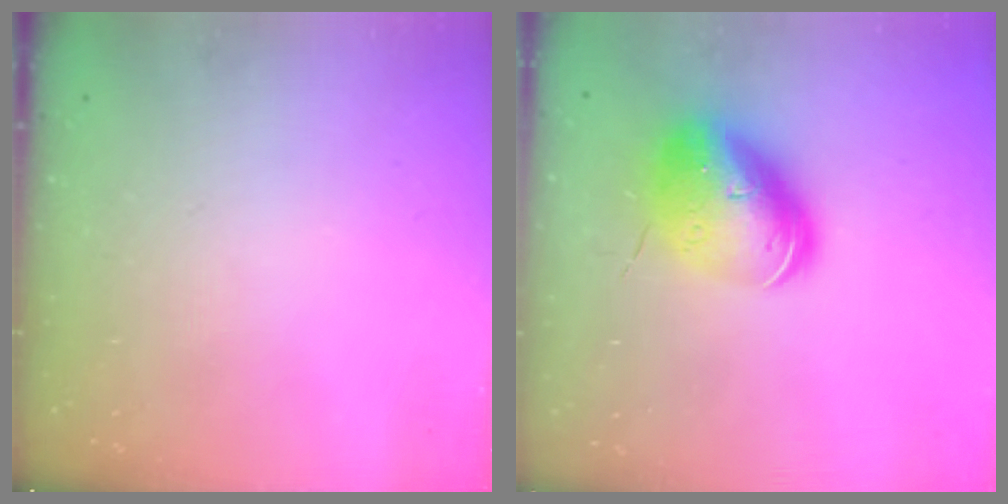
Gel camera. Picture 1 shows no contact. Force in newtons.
{"total": 12.9, "press": 12.7, "slide": 2.0}